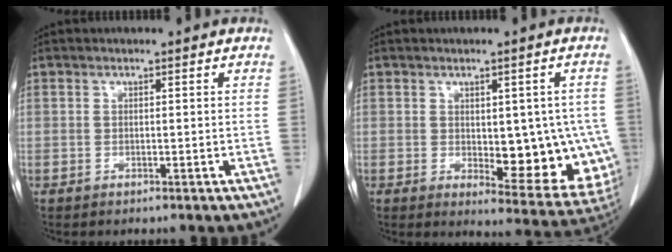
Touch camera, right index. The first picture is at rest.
{"total": 12.7, "force": [-0.9, 5.5, 11.4], "torque": [-0.118, -0.003, 0.005]}